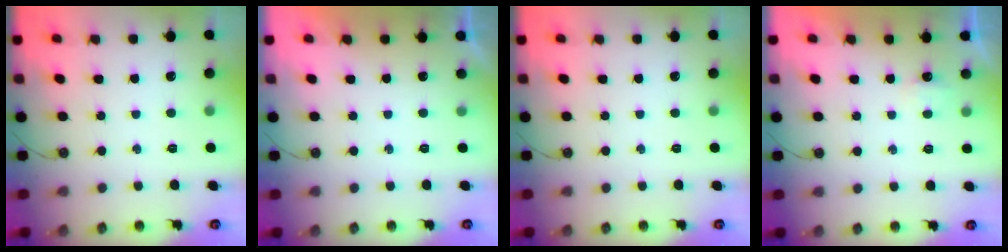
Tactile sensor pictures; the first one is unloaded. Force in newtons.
{"total": 0.0}
{"total": 0.0}
{"total": 2.6, "press": 2.6, "slide": 0.4}